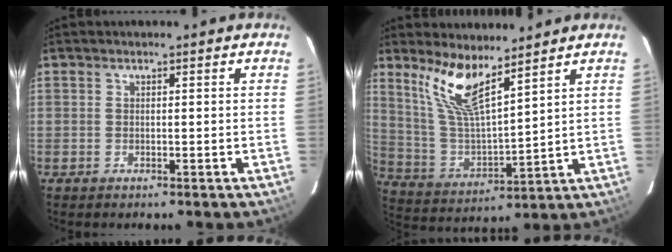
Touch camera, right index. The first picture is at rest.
{"total": 11.1, "force": [7.9, 2.1, 7.5], "torque": [-0.151, -0.007, 0.167]}